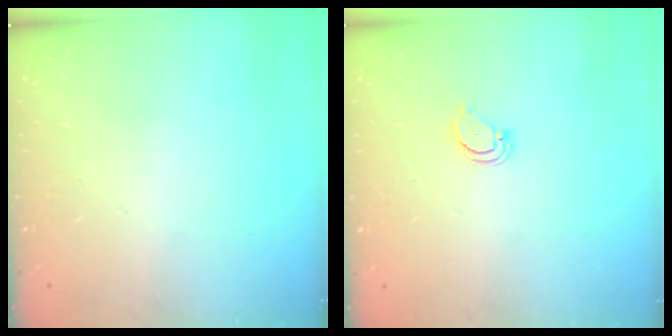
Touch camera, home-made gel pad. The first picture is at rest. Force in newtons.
{"total": 2.1, "press": 2.1, "slide": 0.1}